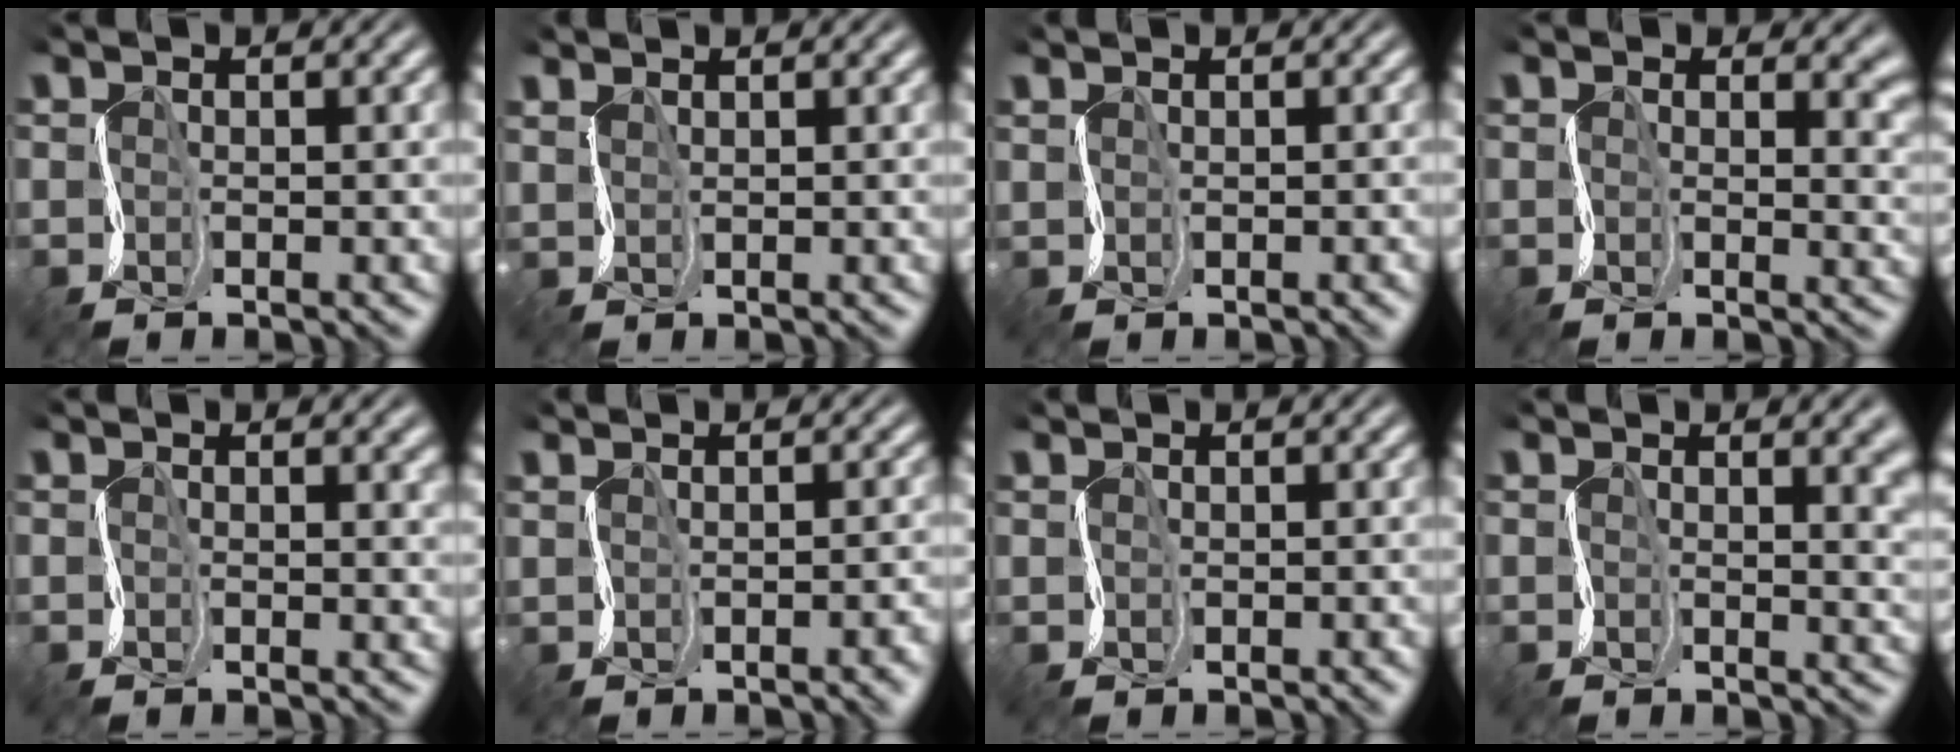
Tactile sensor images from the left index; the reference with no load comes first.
{"total": 1.9, "force": [1.9, 0.2, -0.2], "torque": [0.003, 0.003, 0.037]}
{"total": 0.8, "force": [0.6, 0.0, -0.5], "torque": [0.012, 0.000, 0.014]}
{"total": 5.2, "force": [1.2, 3.5, 3.6], "torque": [-0.024, -0.002, 0.012]}
{"total": 1.8, "force": [0.7, 0.9, 1.3], "torque": [-0.004, 0.004, 0.008]}
{"total": 2.1, "force": [-0.4, 1.3, 1.6], "torque": [-0.001, 0.010, 0.006]}
{"total": 0.8, "force": [0.3, 0.0, -0.7], "torque": [0.013, -0.001, 0.009]}
{"total": 5.8, "force": [1.5, 3.1, 4.6], "torque": [-0.030, 0.002, 0.020]}